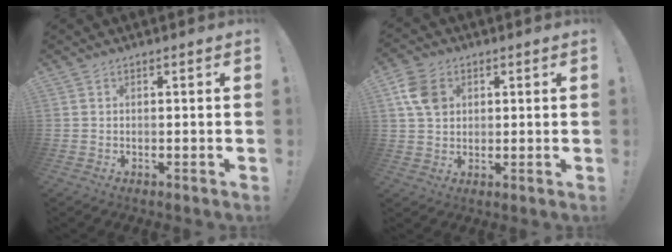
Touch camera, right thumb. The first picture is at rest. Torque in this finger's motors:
{"motor_torque": [-0.12, 0.43, 0.29, 0.47, 0.02]}